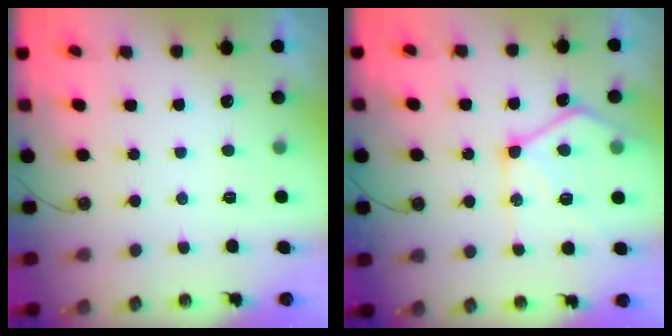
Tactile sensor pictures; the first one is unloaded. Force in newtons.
{"total": 15.6, "press": 15.6, "slide": 1.6}